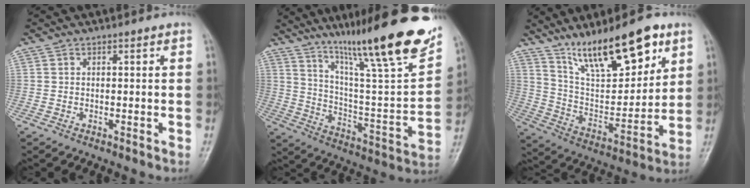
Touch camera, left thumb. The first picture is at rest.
{"total": 27.4, "force": [18.6, 3.8, 19.8], "torque": [-0.283, -0.071, 0.294]}
{"total": 18.9, "force": [12.4, 6.2, 12.8], "torque": [-0.173, -0.059, 0.226]}